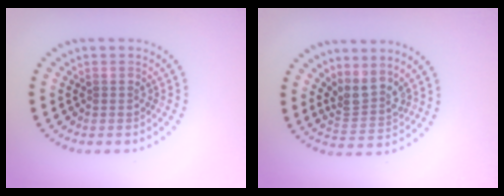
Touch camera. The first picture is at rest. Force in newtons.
{"total": 2.8, "press": 2.1, "slide": 1.9}